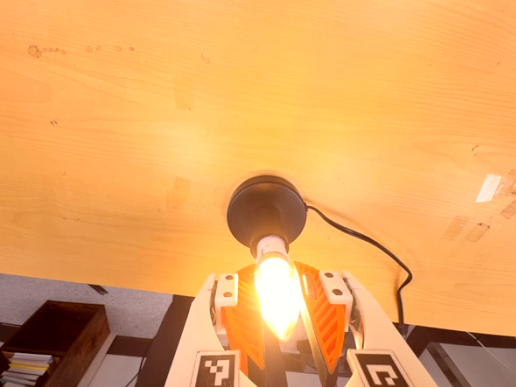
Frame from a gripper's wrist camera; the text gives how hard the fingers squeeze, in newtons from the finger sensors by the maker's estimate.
{"total": 14.9, "left": 14.6, "right": 15.1}